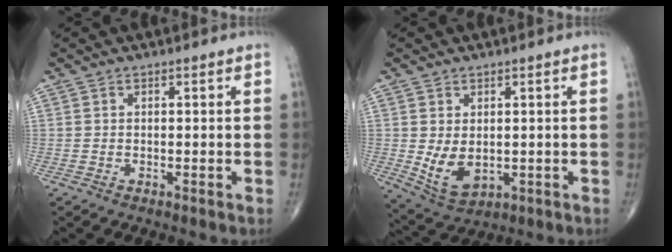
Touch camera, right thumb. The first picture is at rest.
{"total": 6.7, "force": [-0.2, 4.3, 5.1], "torque": [-0.084, -0.014, 0.016]}